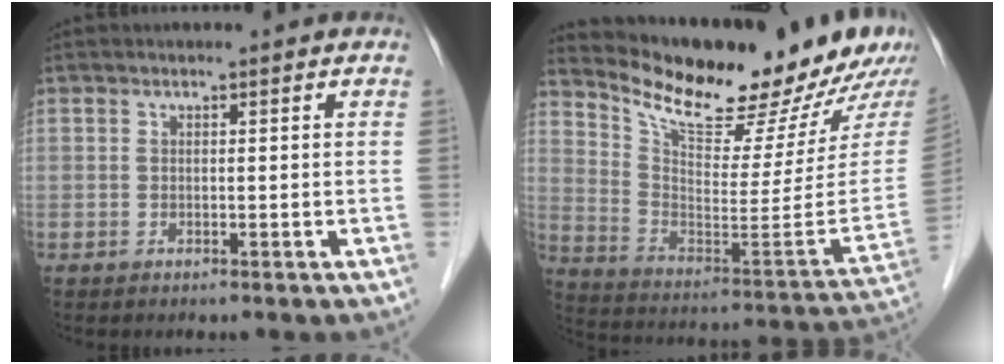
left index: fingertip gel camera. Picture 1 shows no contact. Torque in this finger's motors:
{"motor_torque": [1.04, -1.10, 0.34, 0.05]}